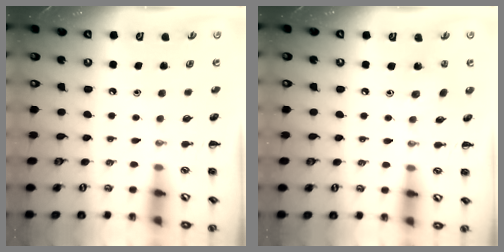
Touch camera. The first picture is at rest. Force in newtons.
{"total": 3.4, "press": 3.3, "slide": 1.0}